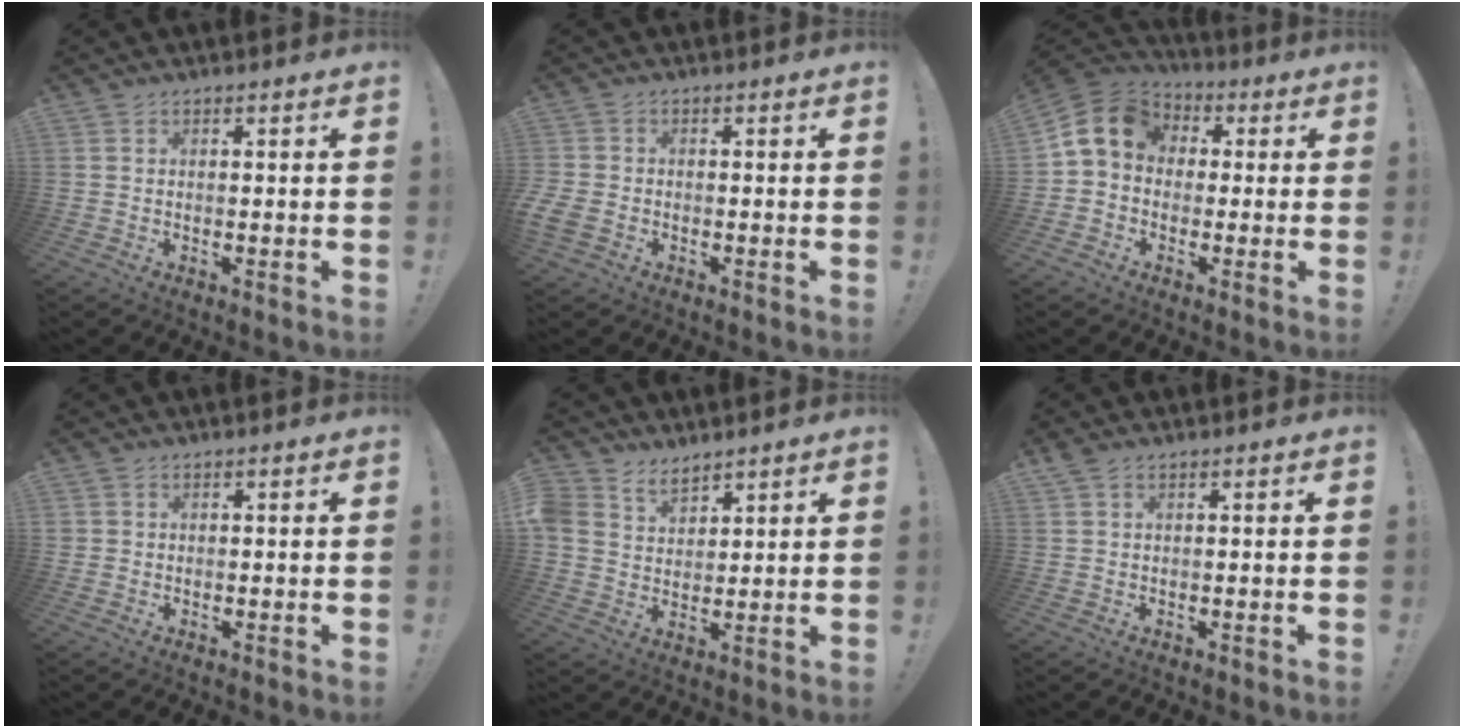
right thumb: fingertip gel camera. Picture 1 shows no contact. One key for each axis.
{"total": 4.1, "fx": -1.2, "fy": 3.3, "fz": 2.1, "tx": -0.060, "ty": 0.001, "tz": -0.023}
{"total": 10.7, "fx": 1.3, "fy": 8.5, "fz": 6.3, "tx": -0.112, "ty": 0.019, "tz": 0.033}
{"total": 0.9, "fx": 0.3, "fy": 0.8, "fz": 0.1, "tx": 0.000, "ty": 0.001, "tz": 0.005}
{"total": 7.0, "fx": 5.5, "fy": 4.2, "fz": 1.4, "tx": -0.043, "ty": -0.029, "tz": 0.111}
{"total": 1.6, "fx": 1.0, "fy": 0.9, "fz": 1.0, "tx": -0.023, "ty": 0.004, "tz": 0.018}